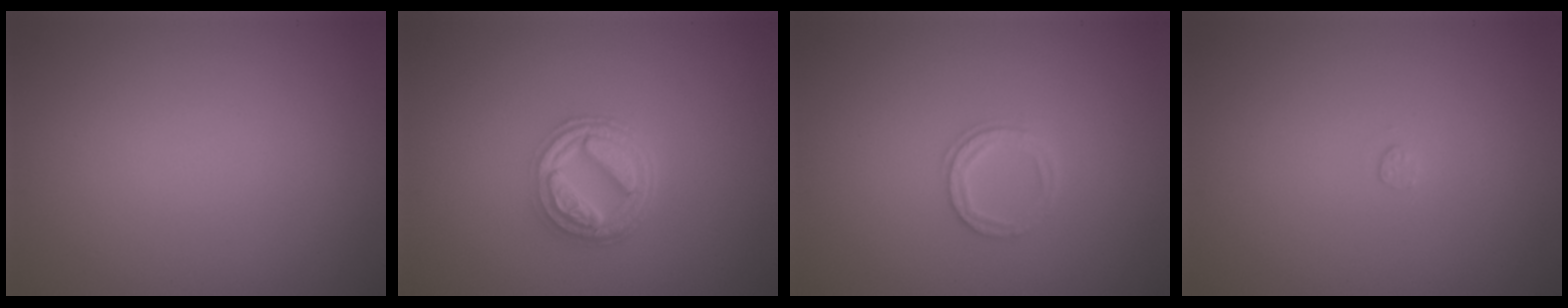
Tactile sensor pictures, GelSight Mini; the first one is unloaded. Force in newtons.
{"total": 4.6, "press": 3.7, "slide": 2.7}
{"total": 1.9, "press": 1.8, "slide": 0.4}
{"total": 0.5, "press": 0.5, "slide": 0.2}